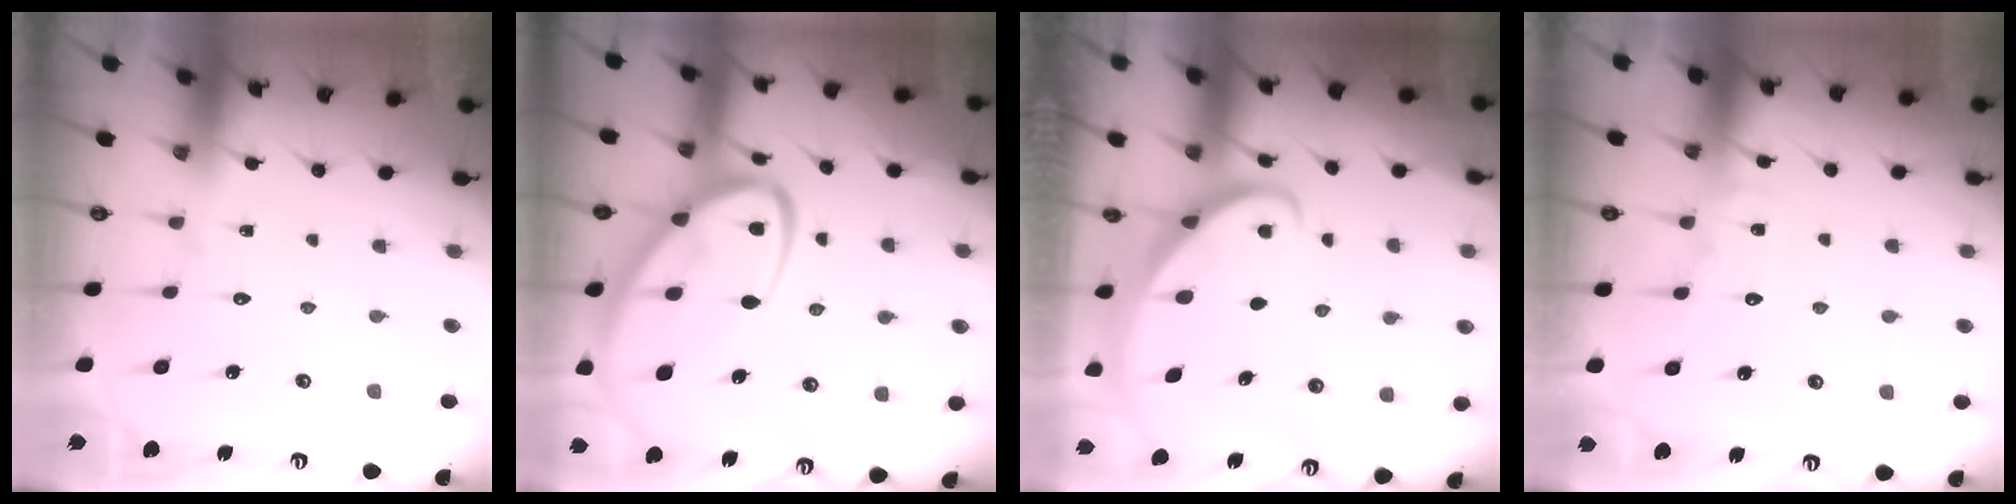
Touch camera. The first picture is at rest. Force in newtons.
{"total": 17.0, "press": 16.9, "slide": 1.6}
{"total": 2.6, "press": 2.6, "slide": 0.2}
{"total": 5.6, "press": 5.5, "slide": 0.6}